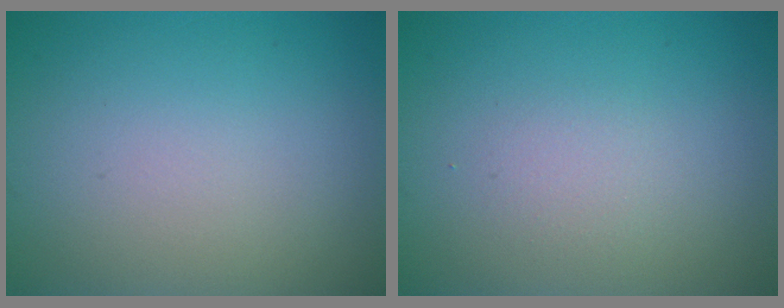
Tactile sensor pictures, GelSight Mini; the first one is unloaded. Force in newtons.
{"total": 1.3, "press": 1.3, "slide": 0.1}